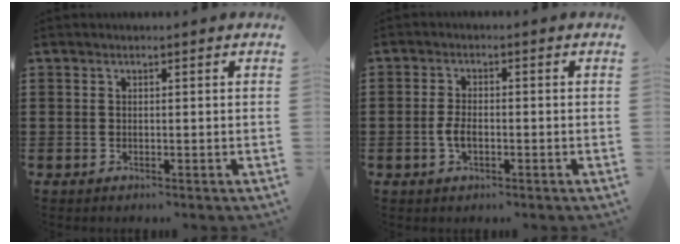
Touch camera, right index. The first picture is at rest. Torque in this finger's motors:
{"motor_torque": [1.63, 0.52, 0.34, 0.09]}